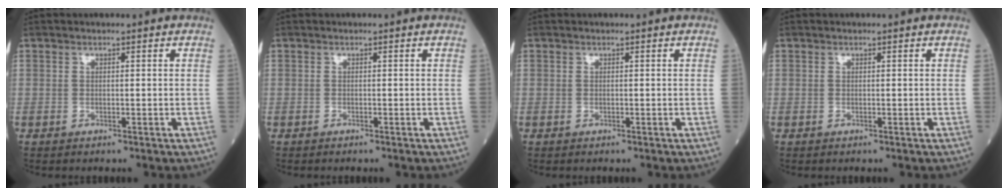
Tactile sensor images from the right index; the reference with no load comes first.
{"total": 0.0}
{"total": 0.0}
{"total": 0.0}